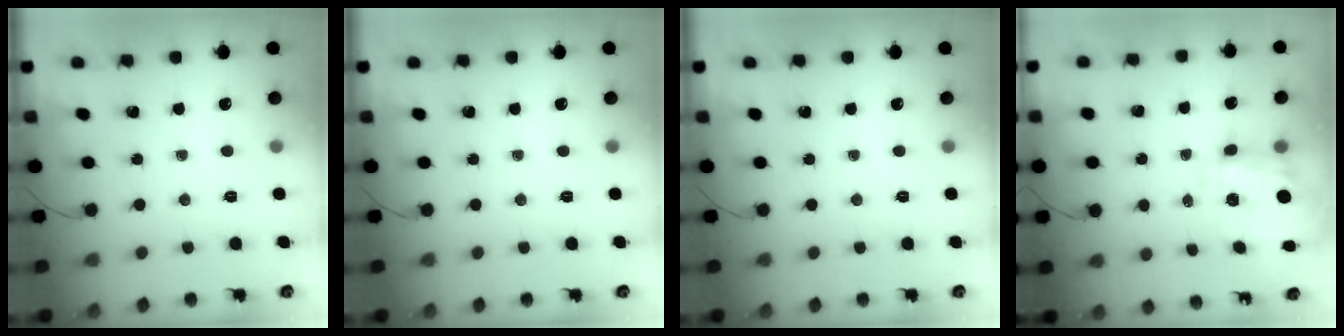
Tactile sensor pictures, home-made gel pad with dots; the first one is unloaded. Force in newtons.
{"total": 0.0}
{"total": 0.0}
{"total": 3.5, "press": 3.3, "slide": 1.1}